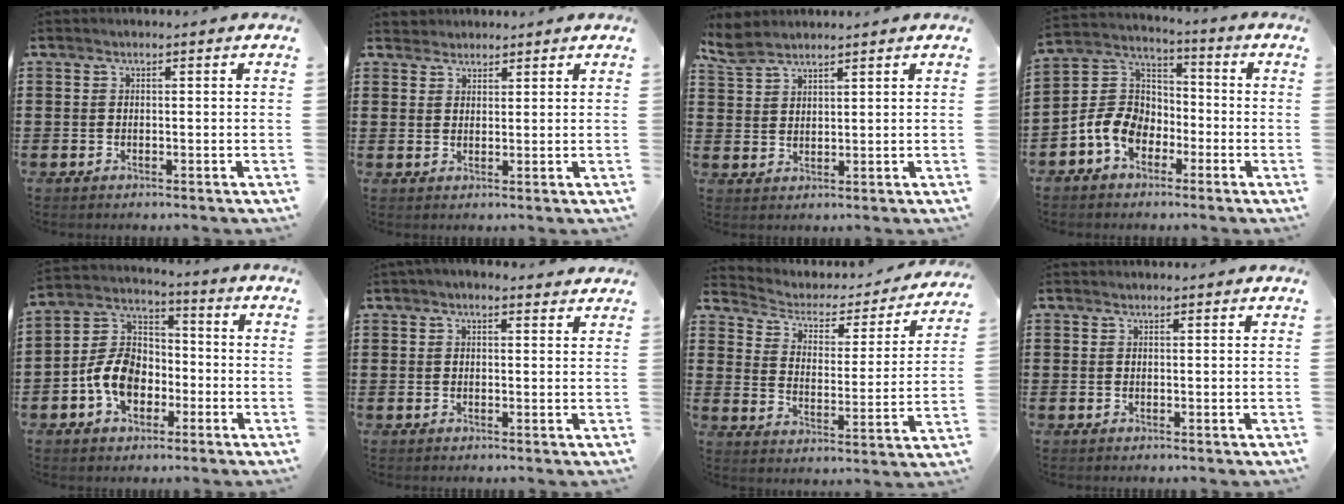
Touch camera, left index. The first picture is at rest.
{"total": 2.2, "force": [2.0, 0.7, -0.3], "torque": [0.000, 0.004, 0.041]}
{"total": 4.0, "force": [3.5, 1.2, 1.5], "torque": [-0.040, -0.002, 0.065]}
{"total": 8.1, "force": [-3.7, 6.1, 3.8], "torque": [-0.121, 0.008, -0.082]}
{"total": 8.9, "force": [-3.1, 6.4, 5.3], "torque": [-0.139, 0.015, -0.066]}
{"total": 2.1, "force": [1.6, 0.8, 0.9], "torque": [-0.021, 0.006, 0.030]}
{"total": 2.7, "force": [1.8, 1.8, 0.9], "torque": [-0.035, -0.014, 0.020]}
{"total": 0.7, "force": [0.6, 0.1, 0.1], "torque": [-0.003, 0.000, 0.013]}